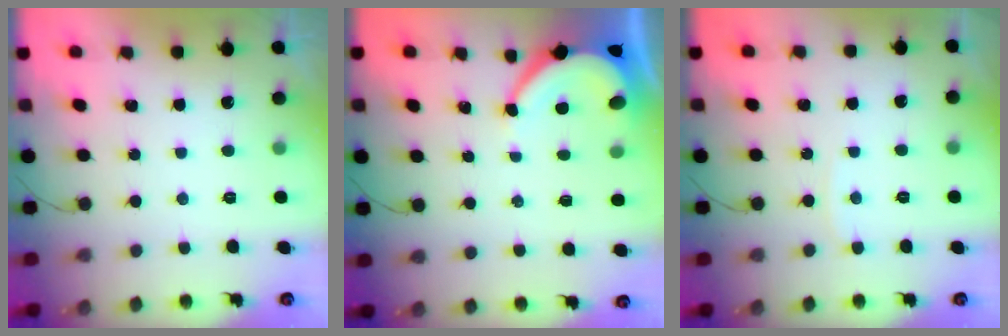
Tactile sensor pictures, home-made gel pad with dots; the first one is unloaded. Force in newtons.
{"total": 6.2, "press": 6.2, "slide": 0.7}
{"total": 3.1, "press": 3.1, "slide": 0.2}